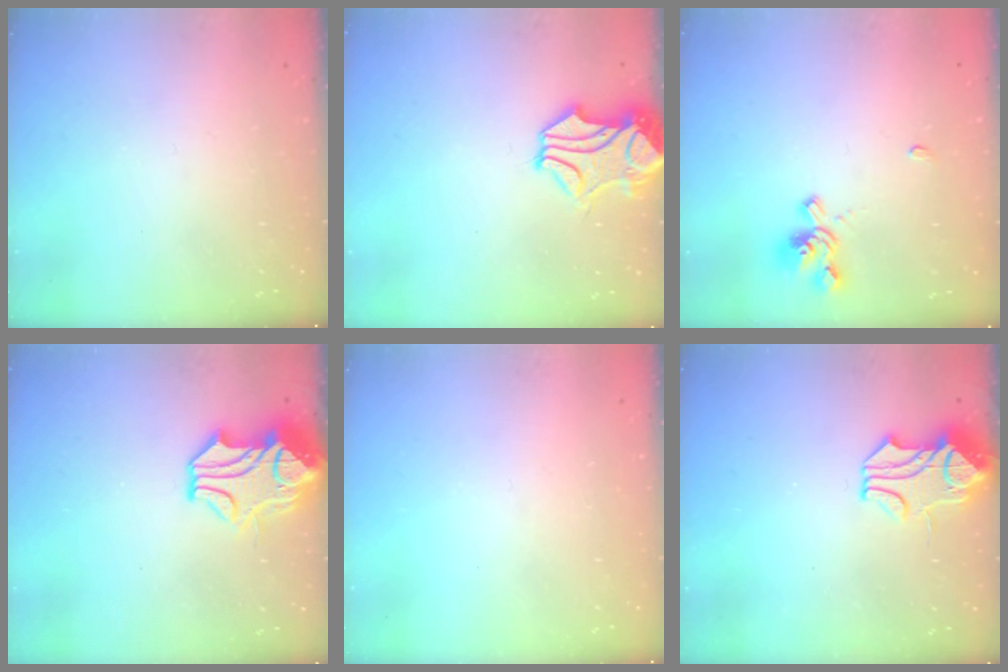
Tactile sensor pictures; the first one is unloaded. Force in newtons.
{"total": 2.2, "press": 1.8, "slide": 1.2}
{"total": 1.4, "press": 0.9, "slide": 1.1}
{"total": 4.2, "press": 4.0, "slide": 1.3}
{"total": 0.0}
{"total": 1.5, "press": 0.7, "slide": 1.3}